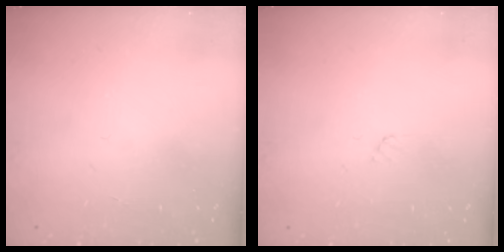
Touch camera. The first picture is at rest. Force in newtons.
{"total": 3.6, "press": 3.6, "slide": 0.4}